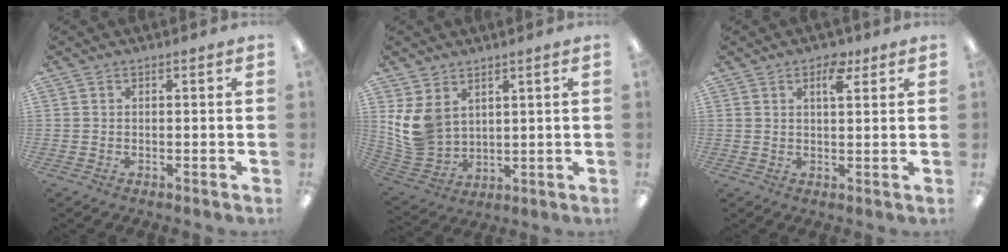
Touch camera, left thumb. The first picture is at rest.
{"total": 9.6, "force": [4.0, 7.2, 4.9], "torque": [-0.132, -0.011, 0.084]}
{"total": 4.7, "force": [2.8, 2.0, 3.3], "torque": [-0.033, -0.012, 0.040]}